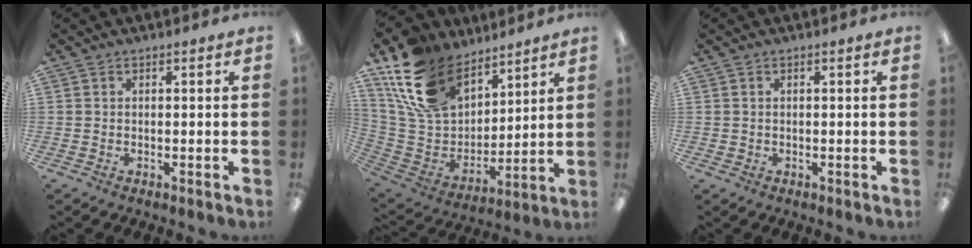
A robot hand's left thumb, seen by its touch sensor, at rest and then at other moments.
{"total": 20.5, "force": [13.2, 12.4, 9.7], "torque": [-0.212, -0.058, 0.251]}
{"total": 0.6, "force": [0.2, 0.6, -0.1], "torque": [0.001, 0.004, 0.003]}